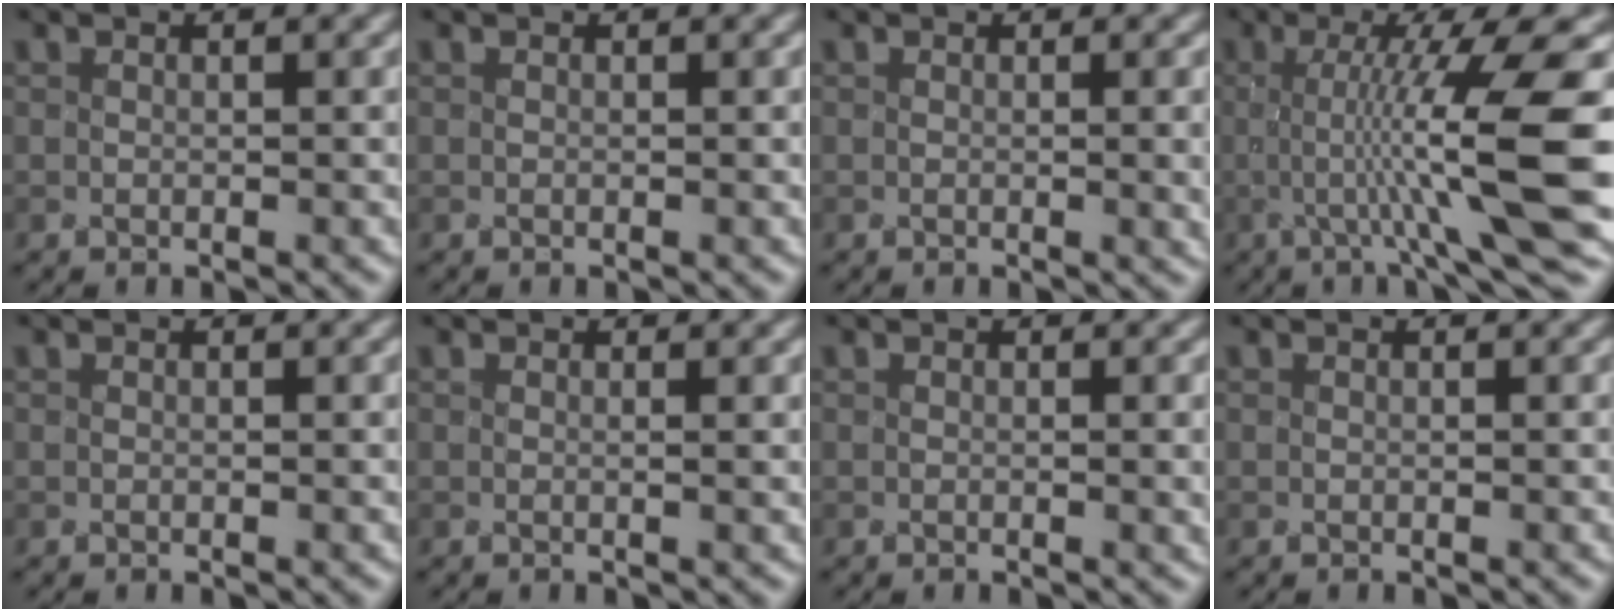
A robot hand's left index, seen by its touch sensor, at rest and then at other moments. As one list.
[{"total": 0.0}, {"total": 1.9, "force": [-0.1, 0.7, 1.8], "torque": [-0.009, 0.002, 0.007]}, {"total": 10.5, "force": [-1.8, 1.3, 10.2], "torque": [-0.145, 0.013, -0.018]}, {"total": 0.0}, {"total": 0.7, "force": [0.1, 0.3, 0.6], "torque": [-0.002, 0.003, -0.001]}, {"total": 1.0, "force": [-0.1, 0.3, 0.9], "torque": [-0.005, 0.001, 0.004]}, {"total": 0.0}]